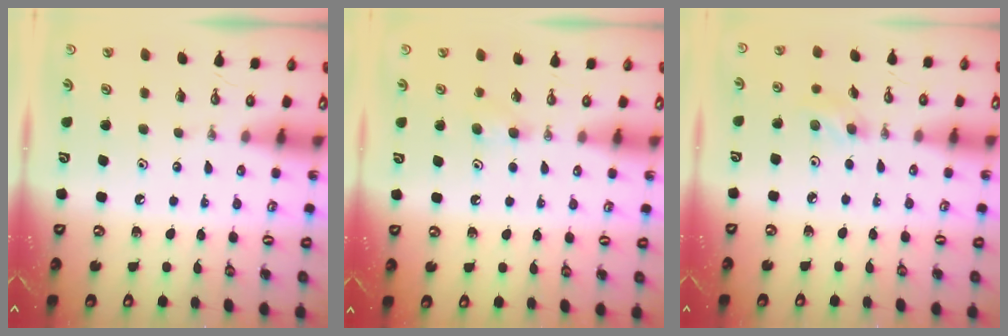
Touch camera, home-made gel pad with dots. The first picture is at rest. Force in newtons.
{"total": 3.3, "press": 3.2, "slide": 0.9}
{"total": 3.6, "press": 3.5, "slide": 0.7}